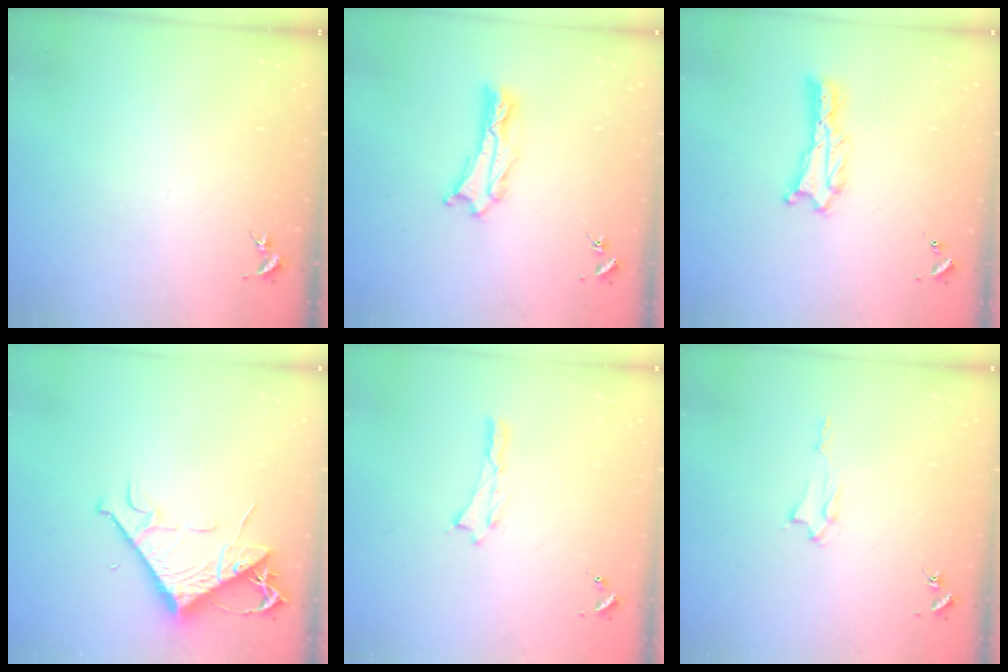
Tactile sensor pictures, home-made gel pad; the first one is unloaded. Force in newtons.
{"total": 1.2, "press": 1.2, "slide": 0.2}
{"total": 0.9, "press": 0.9, "slide": 0.1}
{"total": 8.1, "press": 8.1, "slide": 1.1}
{"total": 0.0}
{"total": 1.3, "press": 1.3, "slide": 0.2}